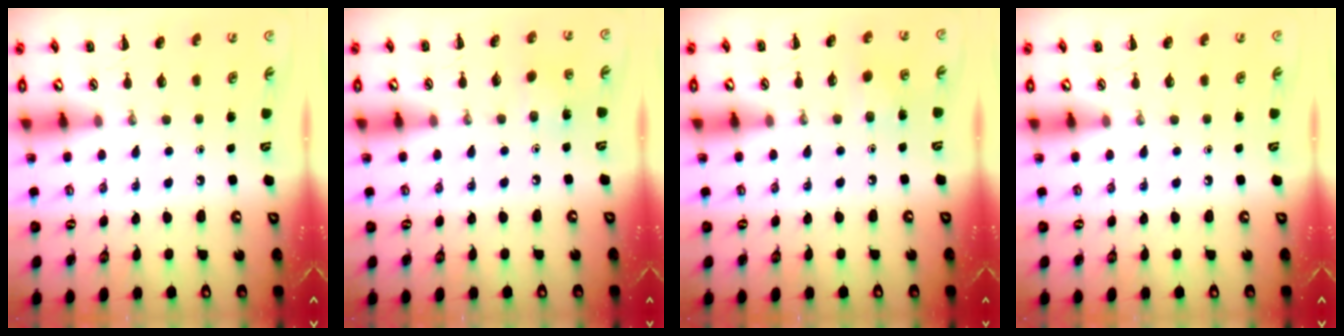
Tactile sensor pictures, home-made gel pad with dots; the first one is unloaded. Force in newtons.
{"total": 6.5, "press": 6.2, "slide": 1.8}
{"total": 4.1, "press": 3.9, "slide": 1.1}
{"total": 0.0}